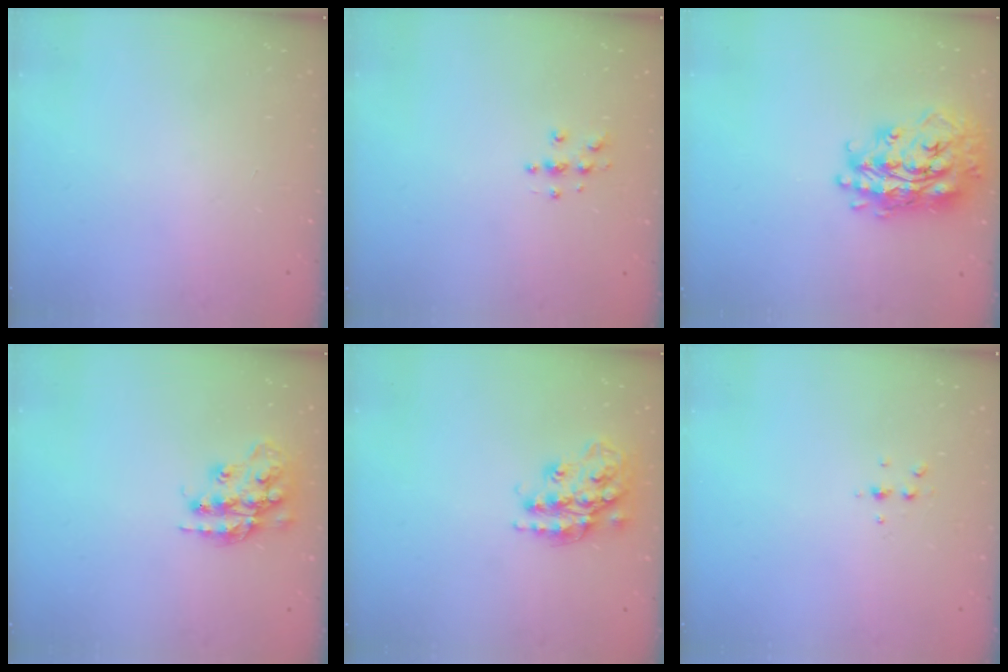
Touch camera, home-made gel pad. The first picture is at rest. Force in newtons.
{"total": 5.2, "press": 5.1, "slide": 0.5}
{"total": 21.6, "press": 21.5, "slide": 1.8}
{"total": 16.5, "press": 16.5, "slide": 1.0}
{"total": 17.5, "press": 17.5, "slide": 1.3}
{"total": 4.1, "press": 4.0, "slide": 0.9}